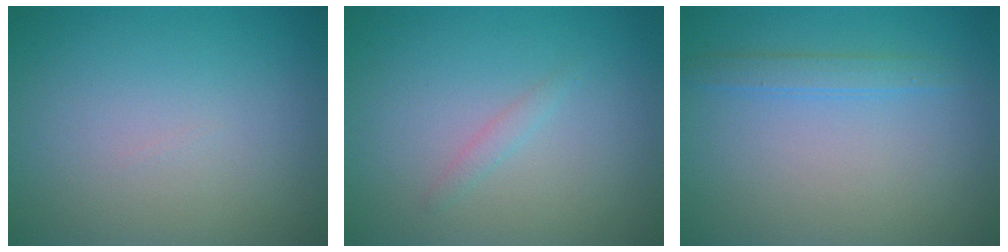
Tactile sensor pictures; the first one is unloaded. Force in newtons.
{"total": 0.8, "press": 0.8, "slide": 0.1}
{"total": 1.5, "press": 1.5, "slide": 0.1}